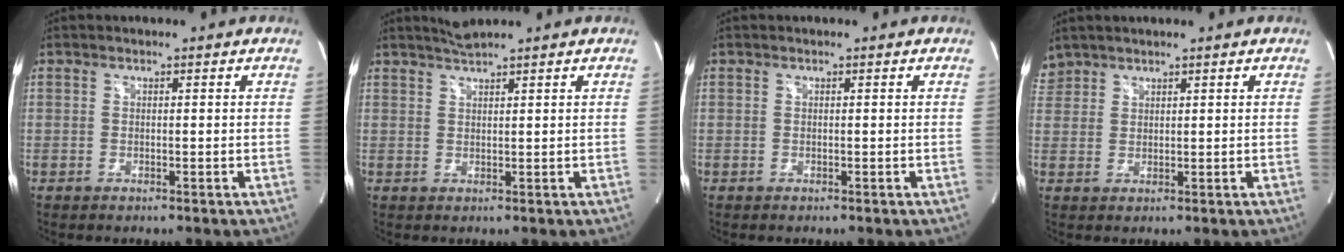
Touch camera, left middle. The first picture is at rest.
{"total": 2.3, "force": [2.1, -0.5, 0.7], "torque": [-0.016, 0.005, 0.045]}
{"total": 0.0}
{"total": 2.7, "force": [2.5, 1.1, -0.2], "torque": [0.001, 0.015, 0.052]}